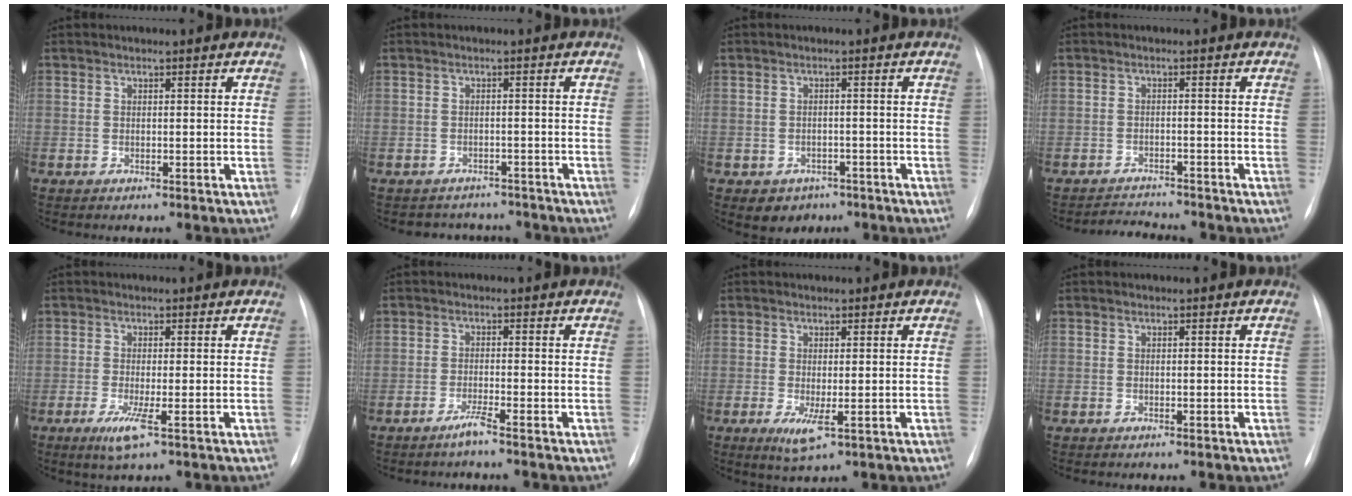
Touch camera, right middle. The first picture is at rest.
{"total": 5.2, "force": [-4.8, 2.2, -0.1], "torque": [0.005, 0.013, -0.057]}
{"total": 3.6, "force": [-2.1, 2.9, 0.7], "torque": [-0.008, 0.009, -0.020]}
{"total": 4.0, "force": [-4.0, 0.1, 0.1], "torque": [-0.005, -0.009, -0.063]}
{"total": 3.5, "force": [-1.5, 0.2, 3.2], "torque": [-0.065, -0.012, -0.028]}
{"total": 2.2, "force": [-1.7, -0.6, 1.2], "torque": [-0.030, -0.003, -0.035]}
{"total": 3.5, "force": [-0.9, 0.9, 3.3], "torque": [-0.058, -0.010, -0.007]}
{"total": 0.0}